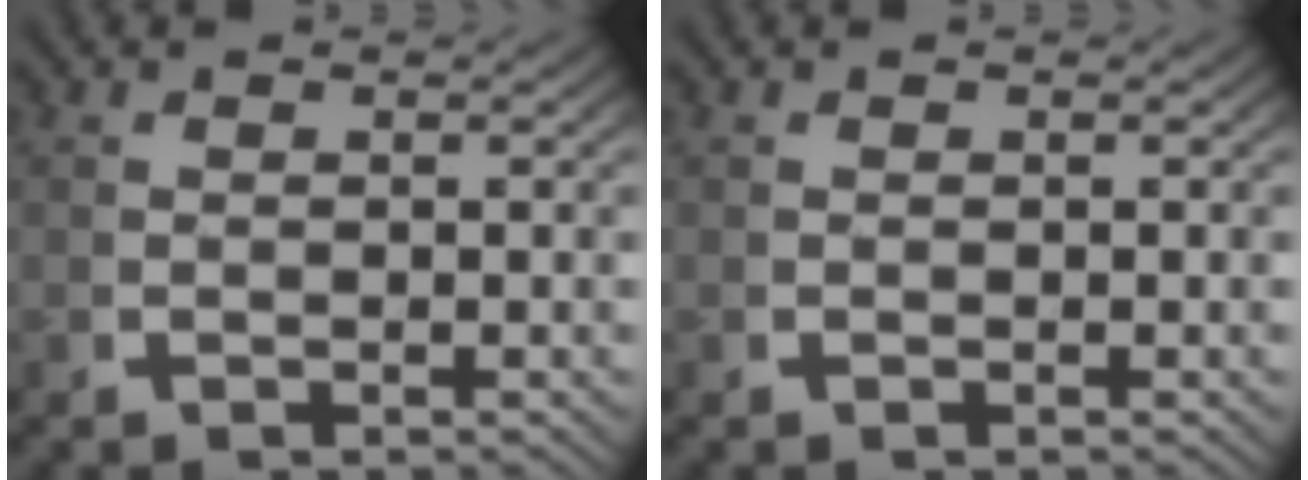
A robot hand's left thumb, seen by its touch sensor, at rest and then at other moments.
{"total": 0.0}